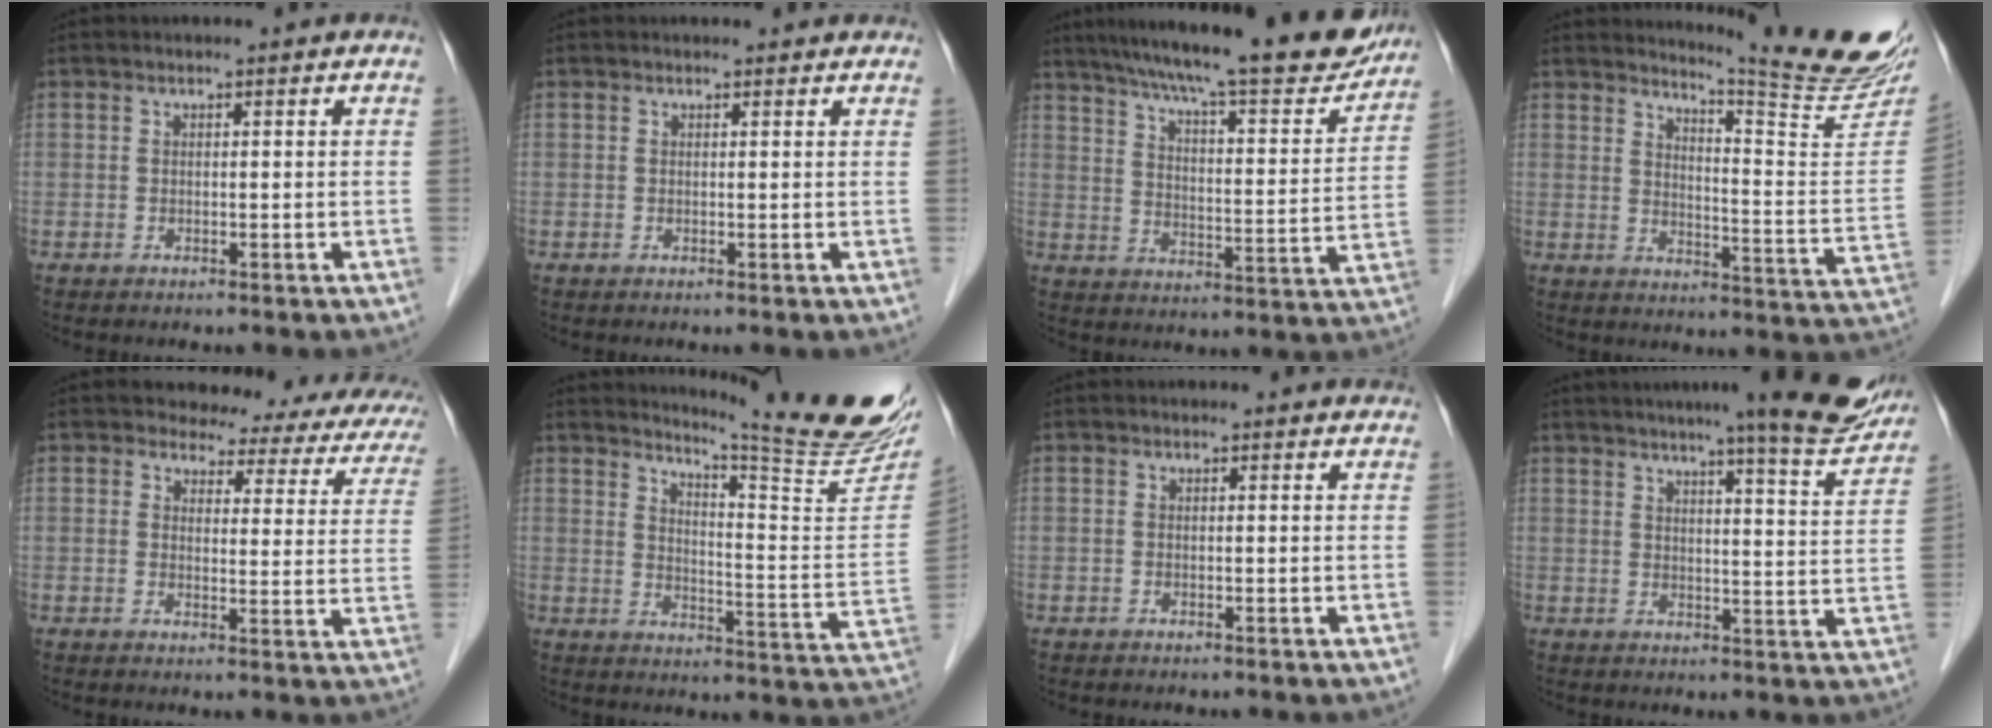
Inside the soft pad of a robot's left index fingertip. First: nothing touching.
{"total": 2.1, "force": [1.9, 0.6, 0.4], "torque": [-0.009, 0.007, 0.012]}
{"total": 24.6, "force": [21.2, 3.5, 12.0], "torque": [-0.190, -0.022, 0.282]}
{"total": 16.9, "force": [15.9, -1.2, 5.6], "torque": [-0.084, -0.121, 0.193]}
{"total": 13.5, "force": [11.1, 5.1, 5.7], "torque": [-0.038, -0.012, 0.096]}
{"total": 19.3, "force": [17.7, -1.1, 7.6], "torque": [-0.115, -0.120, 0.219]}
{"total": 1.2, "force": [1.2, 0.2, 0.0], "torque": [-0.009, -0.008, 0.001]}
{"total": 14.7, "force": [12.5, 0.6, 7.7], "torque": [-0.090, -0.018, 0.144]}